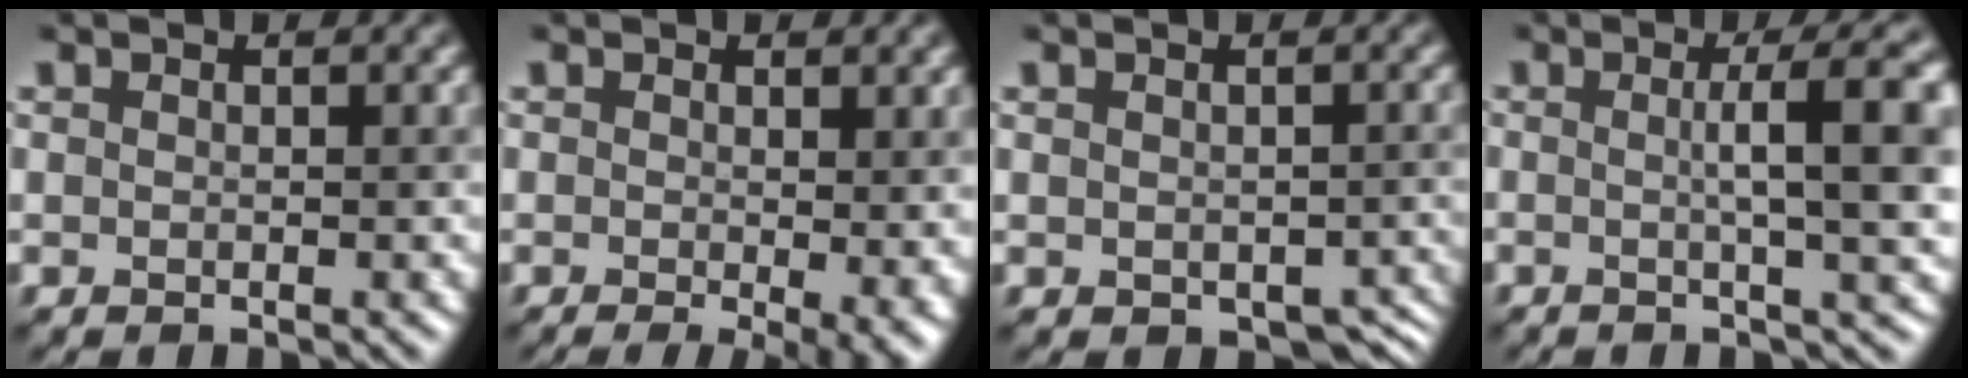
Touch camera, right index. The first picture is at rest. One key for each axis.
{"total": 4.1, "fx": -0.9, "fy": 0.7, "fz": 3.9, "tx": -0.045, "ty": -0.013, "tz": -0.002}
{"total": 3.7, "fx": -1.8, "fy": 2.3, "fz": 2.4, "tx": -0.025, "ty": -0.024, "tz": 0.001}
{"total": 6.6, "fx": 0.4, "fy": 1.0, "fz": 6.5, "tx": -0.082, "ty": 0.010, "tz": 0.011}